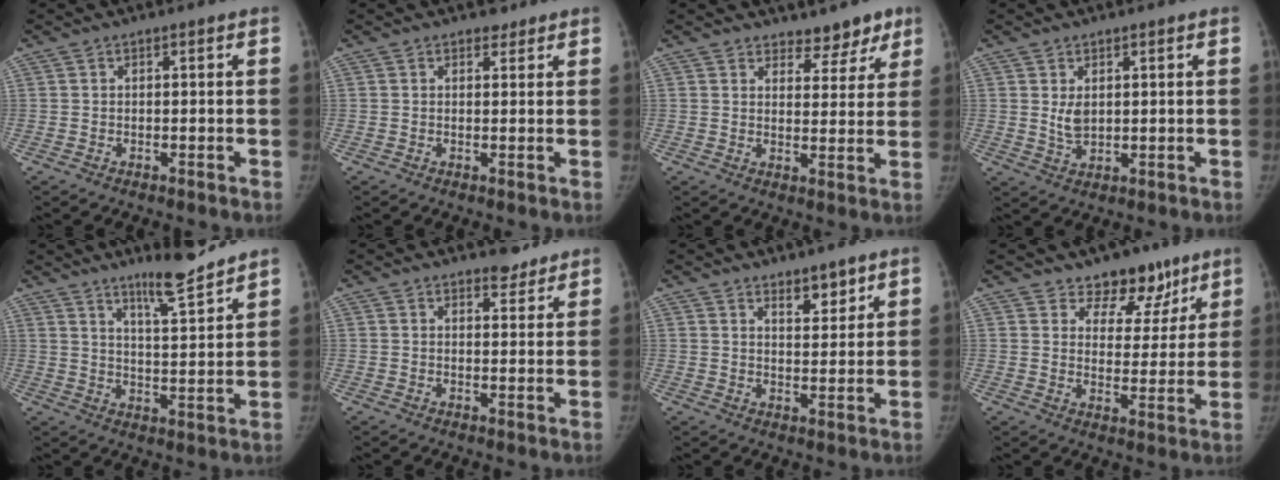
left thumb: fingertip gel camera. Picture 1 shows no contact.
{"total": 1.6, "force": [1.2, 1.0, 0.2], "torque": [0.010, -0.006, 0.011]}
{"total": 6.0, "force": [4.8, 3.4, 1.3], "torque": [0.023, -0.031, 0.063]}
{"total": 3.4, "force": [0.9, 2.2, 2.4], "torque": [-0.032, -0.011, 0.023]}
{"total": 8.8, "force": [7.3, 0.7, 5.0], "torque": [-0.072, -0.060, 0.122]}
{"total": 3.2, "force": [2.8, 1.5, 0.6], "torque": [0.013, -0.020, 0.038]}
{"total": 4.8, "force": [3.5, 2.0, 2.7], "torque": [-0.019, -0.027, 0.055]}
{"total": 9.5, "force": [7.0, 5.9, 2.7], "torque": [0.016, -0.037, 0.104]}